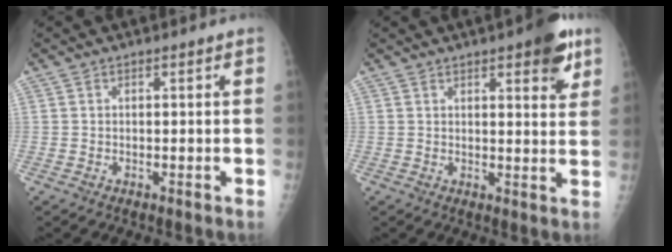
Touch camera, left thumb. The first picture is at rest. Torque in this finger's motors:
{"motor_torque": [1.22, 0.35, 0.49, -0.51, 0.00]}